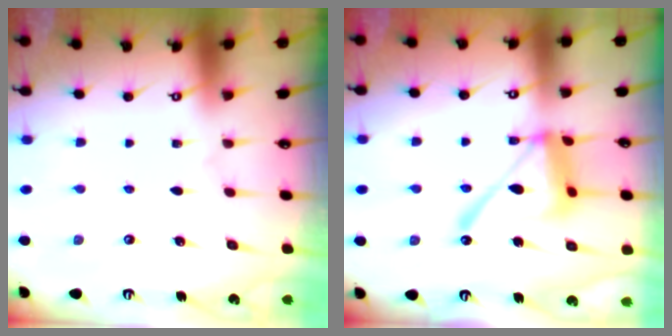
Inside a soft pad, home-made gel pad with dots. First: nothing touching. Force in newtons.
{"total": 14.4, "press": 14.4, "slide": 1.4}